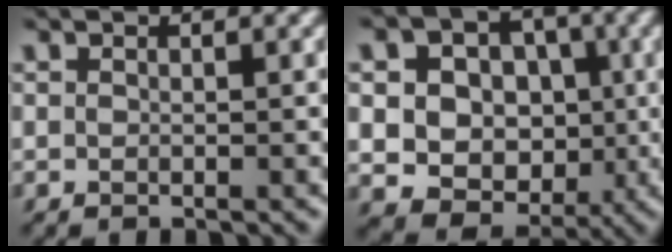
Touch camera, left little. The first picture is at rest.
{"total": 11.8, "force": [0.6, 10.5, 5.4], "torque": [-0.107, 0.040, -0.015]}